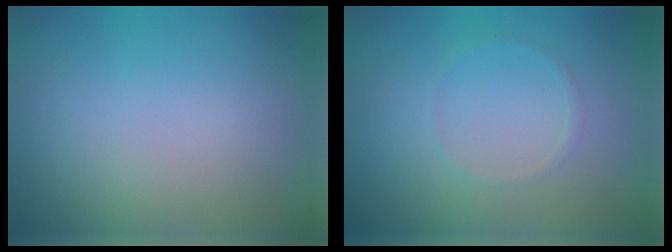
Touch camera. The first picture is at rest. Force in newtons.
{"total": 0.6, "press": 0.6, "slide": 0.1}